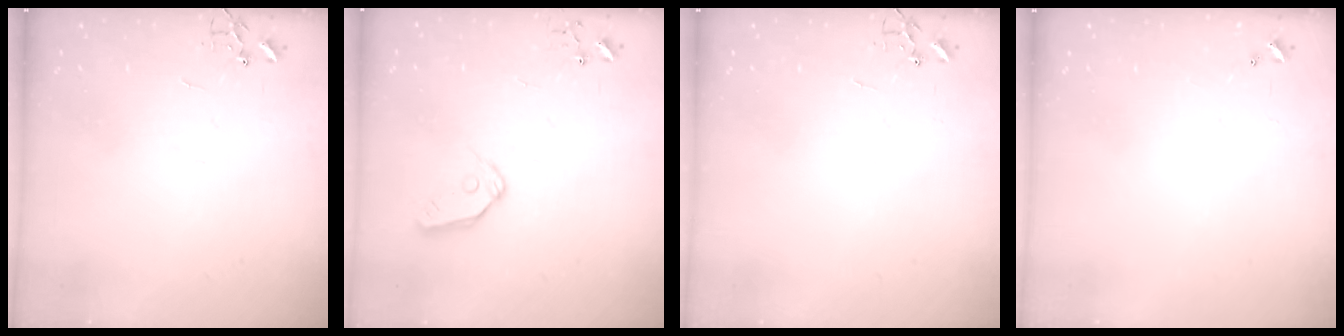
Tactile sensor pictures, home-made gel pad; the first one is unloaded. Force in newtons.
{"total": 8.9, "press": 8.9, "slide": 1.0}
{"total": 0.0}
{"total": 0.0}